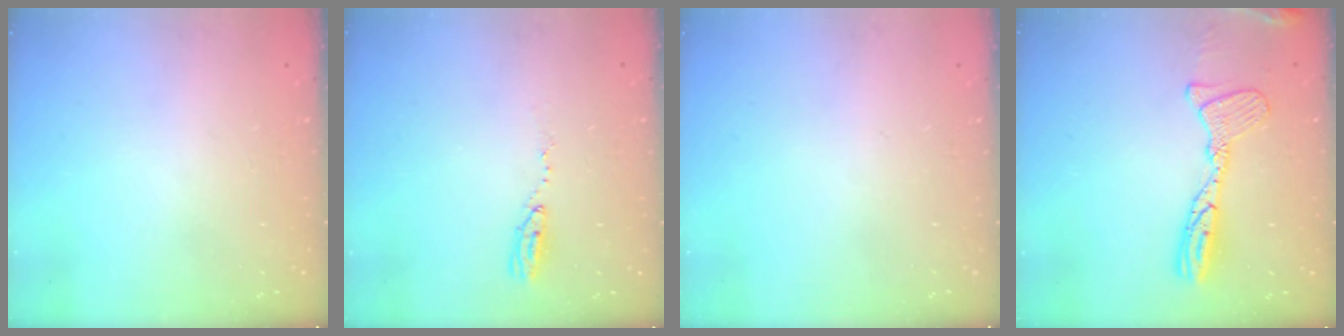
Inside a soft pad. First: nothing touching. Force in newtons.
{"total": 4.3, "press": 4.3, "slide": 0.4}
{"total": 0.0}
{"total": 14.4, "press": 14.4, "slide": 1.4}